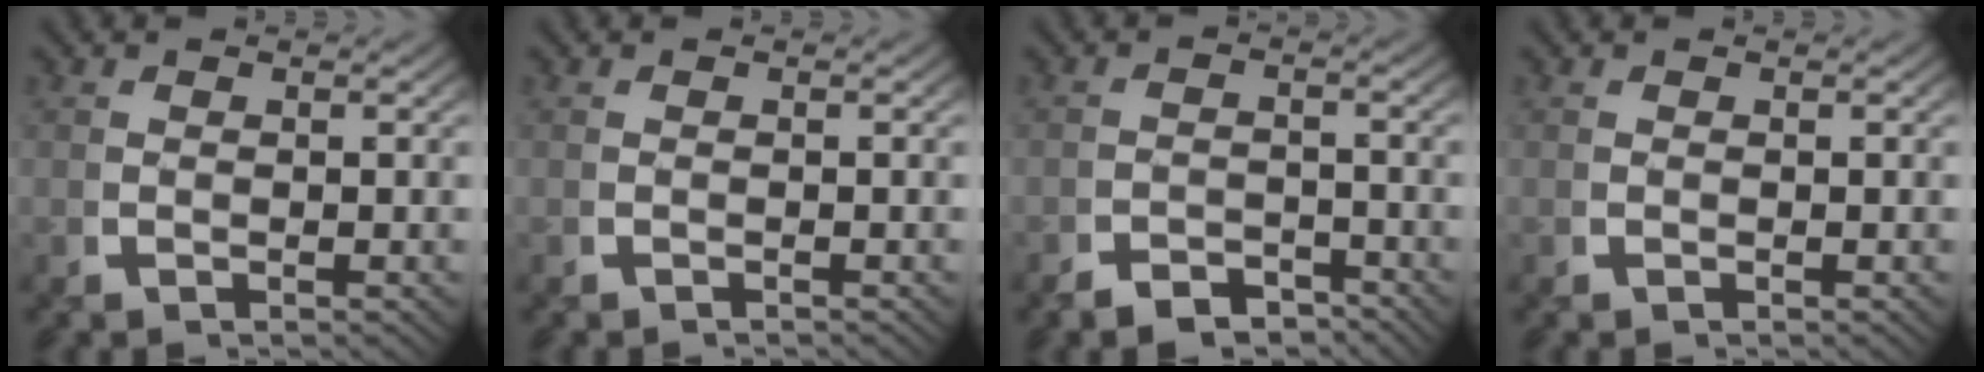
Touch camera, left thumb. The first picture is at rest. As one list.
[{"total": 0.5, "force": [-0.5, 0.0, -0.2], "torque": [0.000, 0.000, -0.008]}, {"total": 2.9, "force": [-2.7, 0.9, 0.2], "torque": [0.011, -0.009, -0.052]}, {"total": 0.0}]